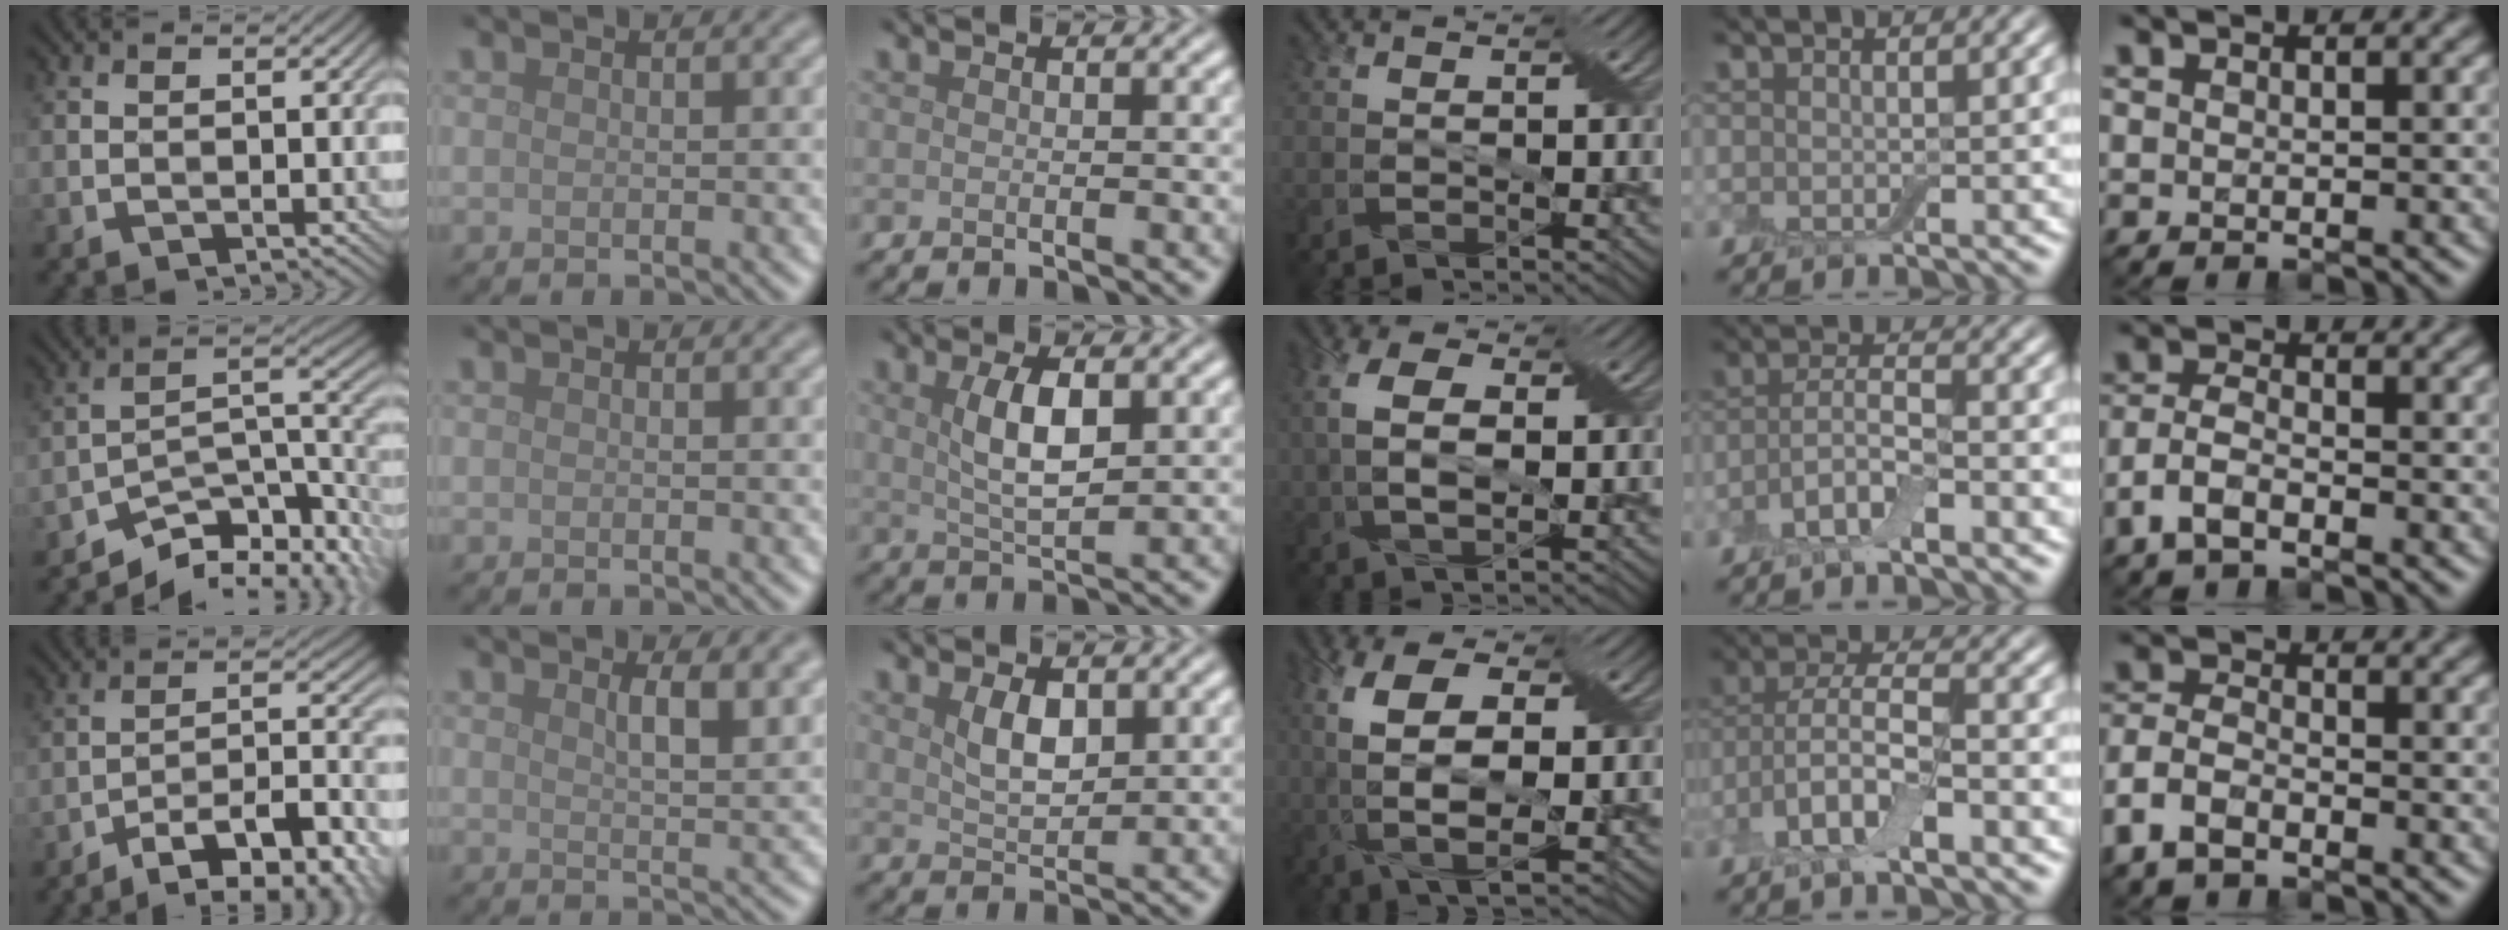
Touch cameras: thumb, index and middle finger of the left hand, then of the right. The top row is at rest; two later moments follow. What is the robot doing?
{"motion": "wrap", "object": "bandage"}